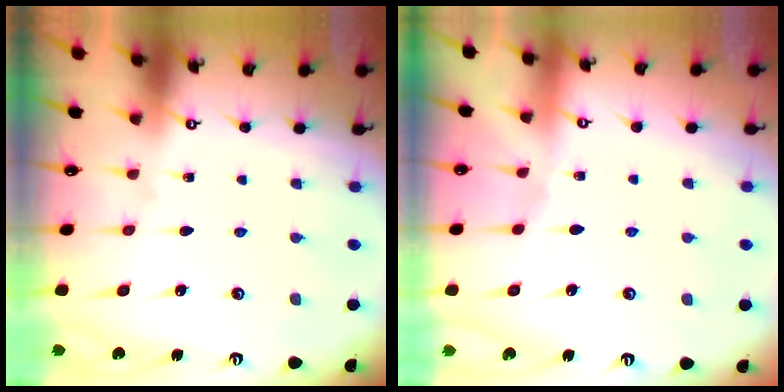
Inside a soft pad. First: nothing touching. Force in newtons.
{"total": 2.4, "press": 2.3, "slide": 0.5}